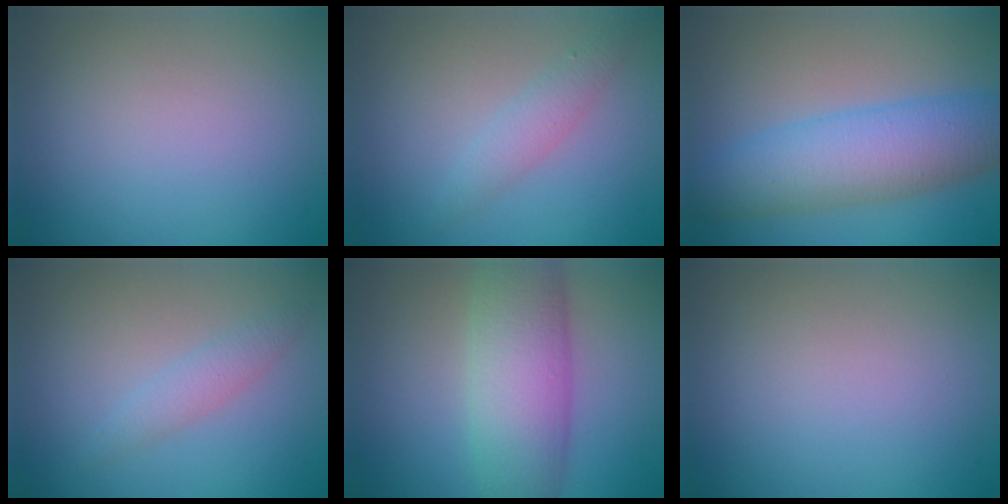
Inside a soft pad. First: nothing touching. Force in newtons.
{"total": 1.9, "press": 1.9, "slide": 0.0}
{"total": 7.5, "press": 7.5, "slide": 0.1}
{"total": 1.8, "press": 1.8, "slide": 0.1}
{"total": 8.3, "press": 8.3, "slide": 0.1}
{"total": 0.0}